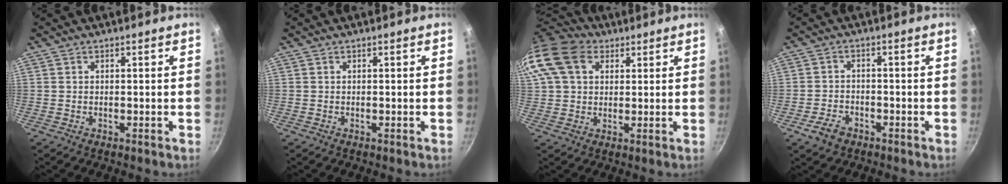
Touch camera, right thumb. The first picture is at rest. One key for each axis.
{"total": 0.0}
{"total": 15.3, "fx": 5.7, "fy": 11.3, "fz": 8.6, "tx": -0.176, "ty": 0.022, "tz": 0.094}
{"total": 4.4, "fx": -2.7, "fy": 2.7, "fz": 2.2, "tx": -0.038, "ty": 0.024, "tz": -0.047}